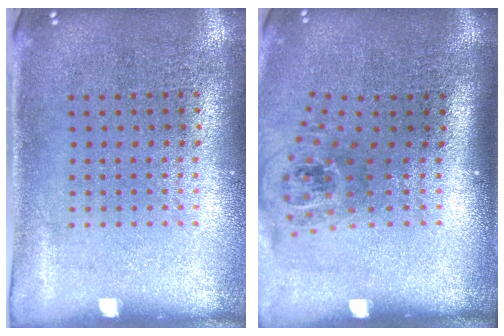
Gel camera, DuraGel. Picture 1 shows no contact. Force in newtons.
{"total": 1.7, "press": 1.2, "slide": 1.2}